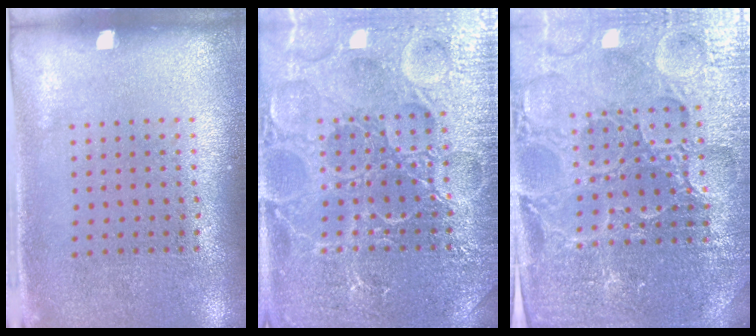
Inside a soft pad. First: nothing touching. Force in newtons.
{"total": 7.3, "press": 7.2, "slide": 0.9}
{"total": 5.5, "press": 5.1, "slide": 2.1}